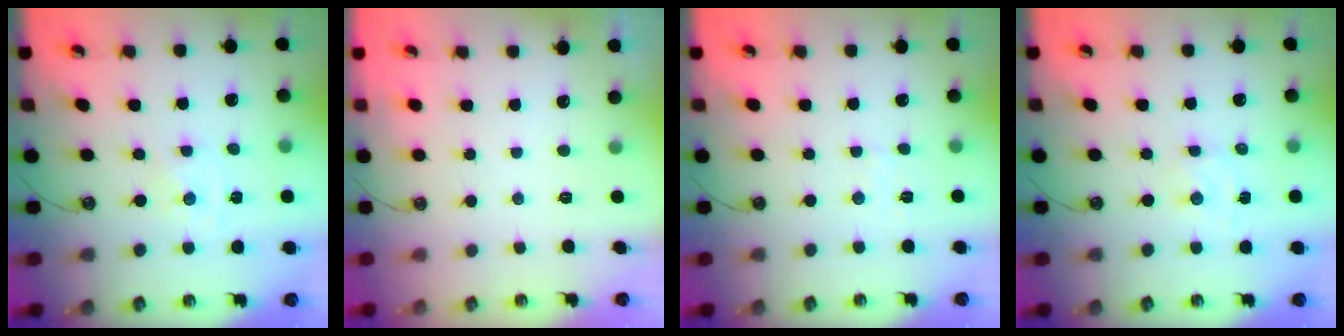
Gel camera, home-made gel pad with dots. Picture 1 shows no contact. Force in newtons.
{"total": 0.0}
{"total": 3.0, "press": 3.0, "slide": 0.5}
{"total": 2.3, "press": 2.3, "slide": 0.3}